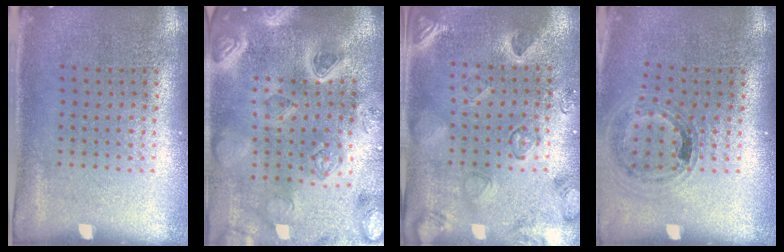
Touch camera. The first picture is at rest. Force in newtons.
{"total": 5.0, "press": 4.2, "slide": 2.6}
{"total": 2.3, "press": 2.0, "slide": 1.1}
{"total": 1.0, "press": 1.0, "slide": 0.1}